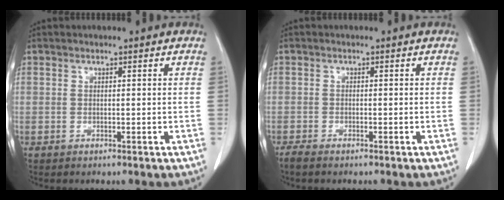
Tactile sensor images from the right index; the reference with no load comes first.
{"total": 2.7, "force": [-2.2, 0.5, 1.5], "torque": [-0.026, -0.007, -0.029]}